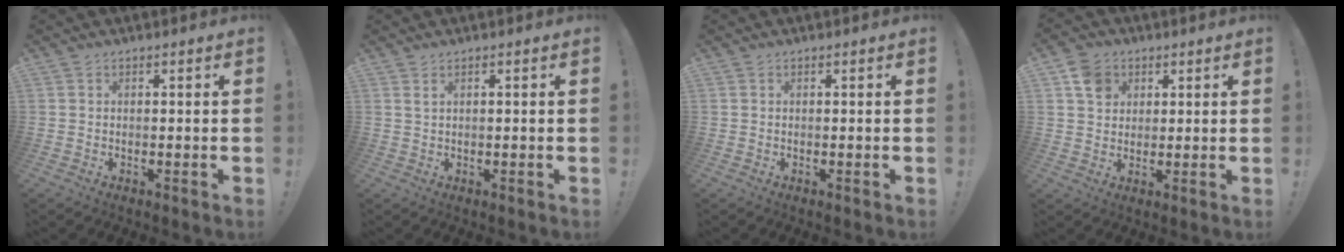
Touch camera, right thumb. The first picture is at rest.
{"total": 1.3, "force": [0.6, 0.0, 1.2], "torque": [-0.023, 0.000, 0.010]}
{"total": 0.0}
{"total": 6.9, "force": [3.2, 5.6, 2.2], "torque": [-0.028, -0.011, 0.063]}